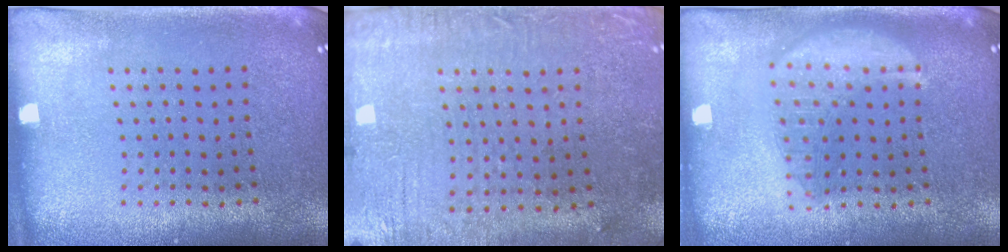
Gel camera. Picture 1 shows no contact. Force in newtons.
{"total": 0.7, "press": 0.6, "slide": 0.4}
{"total": 2.8, "press": 2.8, "slide": 0.3}